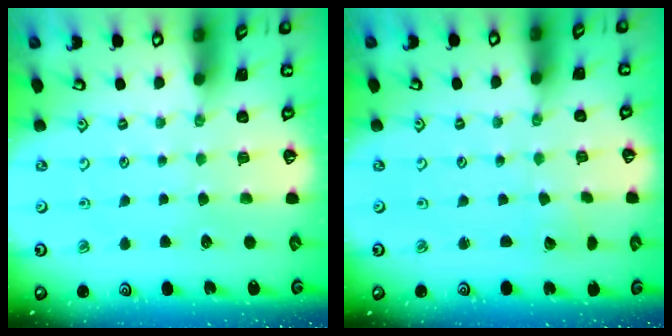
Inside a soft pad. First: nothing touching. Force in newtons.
{"total": 1.8, "press": 1.8, "slide": 0.1}